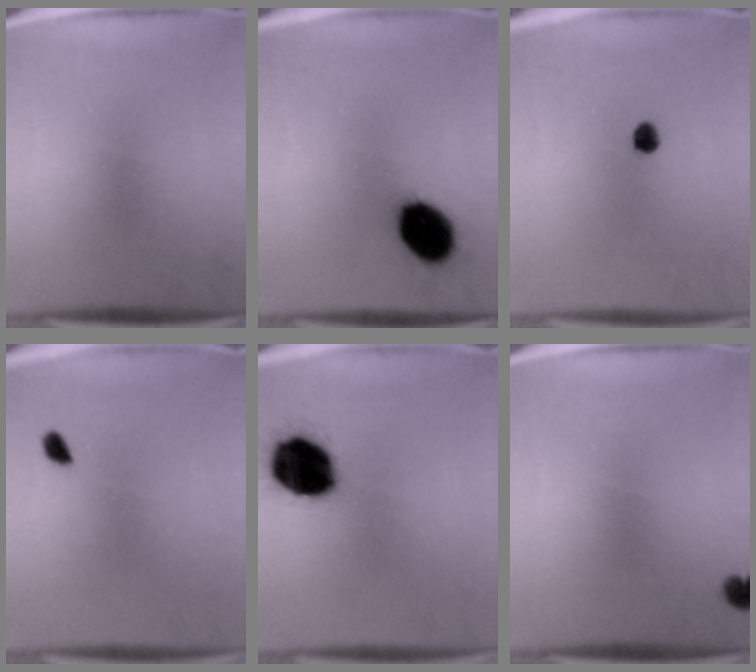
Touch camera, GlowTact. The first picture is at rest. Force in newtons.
{"total": 12.9}
{"total": 2.5}
{"total": 1.7}
{"total": 19.6}
{"total": 1.5}